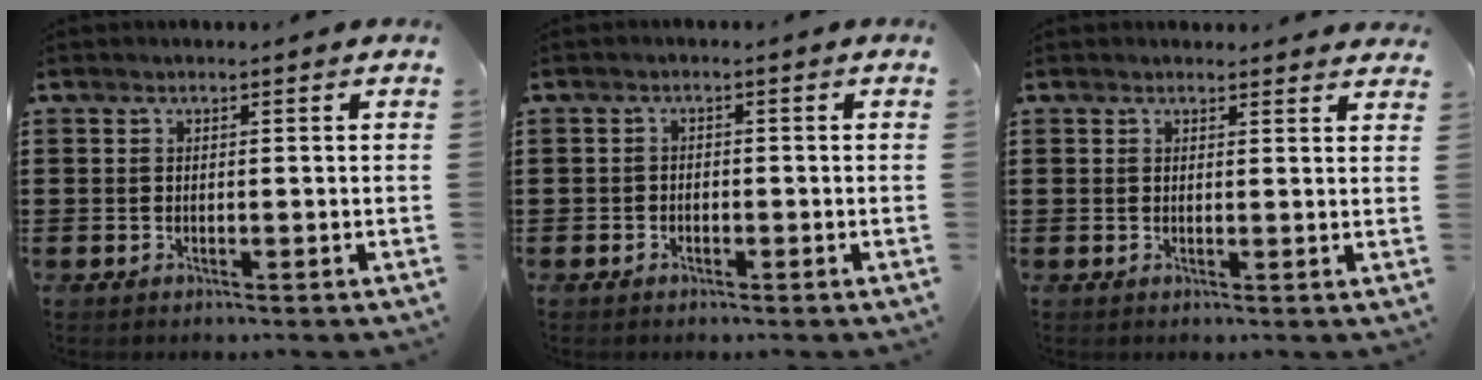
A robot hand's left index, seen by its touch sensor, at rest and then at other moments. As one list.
[{"total": 1.2, "force": [-1.0, 0.6, 0.0], "torque": [-0.005, 0.003, -0.023]}, {"total": 1.5, "force": [1.5, 0.3, 0.1], "torque": [-0.006, 0.002, 0.030]}]